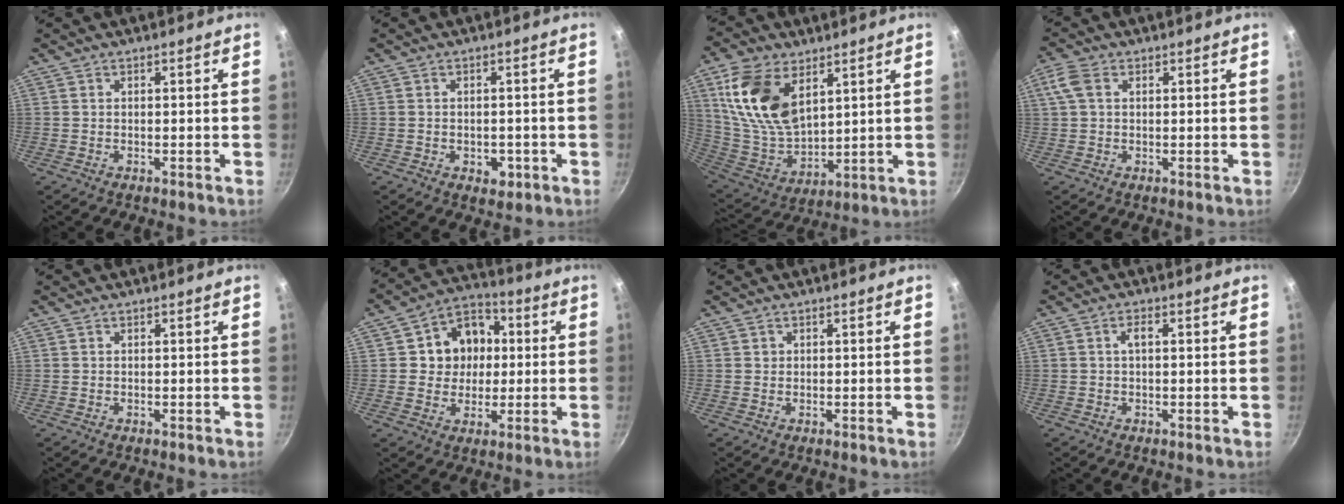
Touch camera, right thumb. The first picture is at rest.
{"total": 3.6, "force": [-1.3, 2.4, 2.3], "torque": [-0.023, 0.004, -0.011]}
{"total": 17.8, "force": [7.6, 10.2, 12.4], "torque": [-0.228, -0.038, 0.161]}
{"total": 4.4, "force": [1.3, 2.9, 3.0], "torque": [-0.066, 0.010, 0.022]}
{"total": 0.0}
{"total": 11.4, "force": [1.4, 10.0, 5.4], "torque": [-0.045, 0.013, 0.011]}
{"total": 0.6, "force": [0.2, 0.6, 0.1], "torque": [0.004, 0.002, 0.002]}
{"total": 1.8, "force": [0.2, 0.7, 1.6], "torque": [-0.032, 0.008, 0.003]}